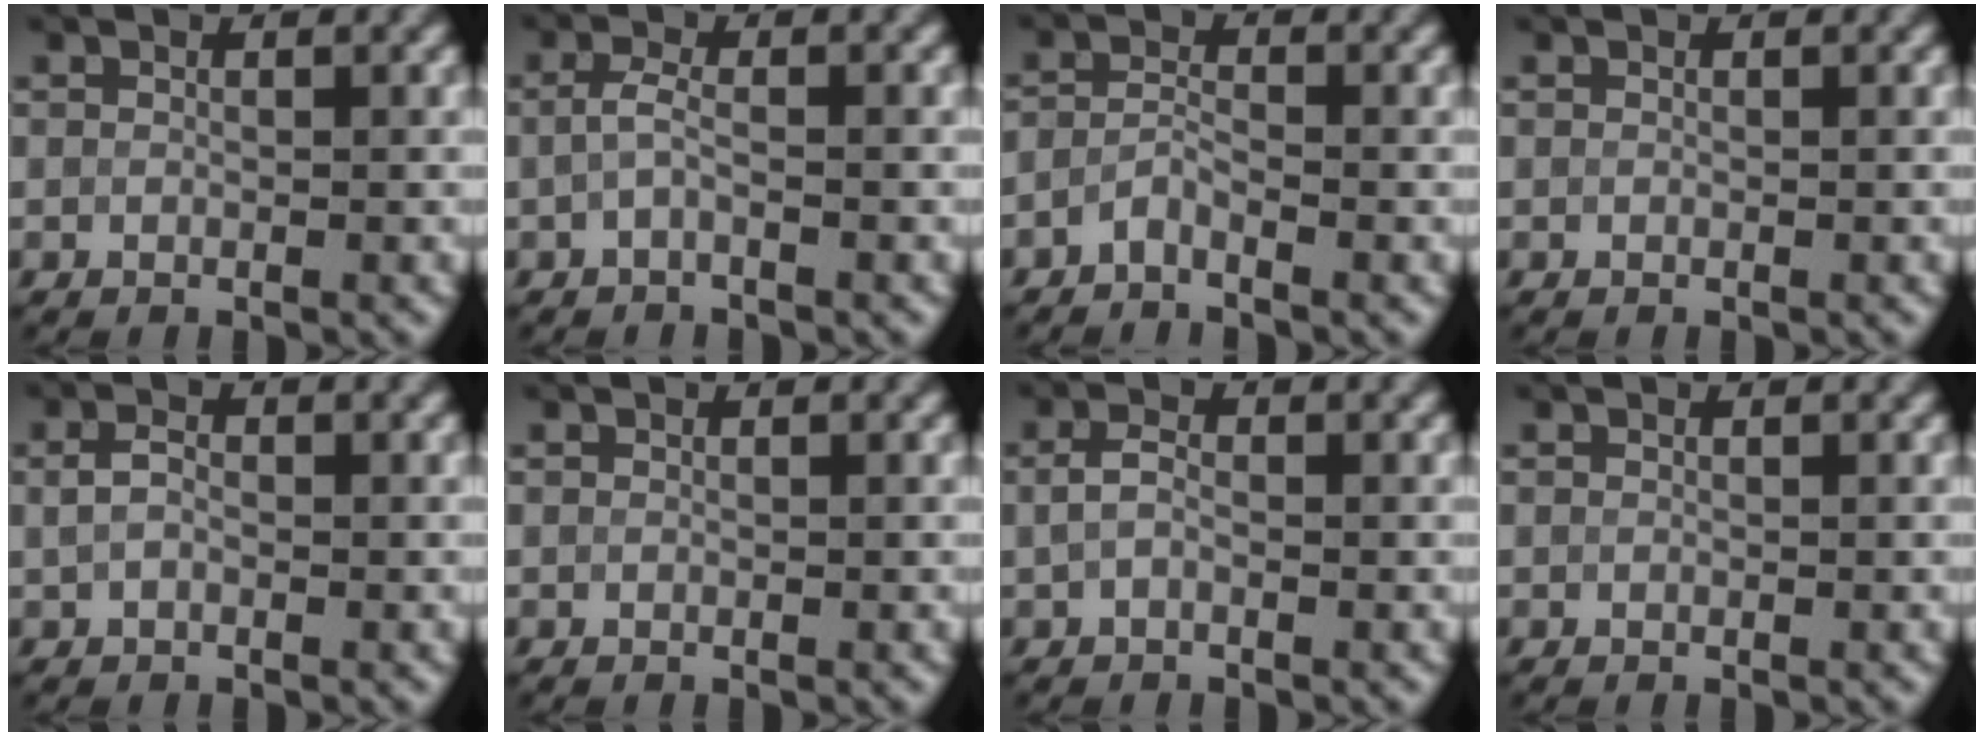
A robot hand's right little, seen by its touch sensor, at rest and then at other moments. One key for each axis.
{"total": 1.7, "fx": -0.3, "fy": 0.4, "fz": 1.6, "tx": -0.038, "ty": 0.001, "tz": -0.011}
{"total": 1.5, "fx": -1.1, "fy": 0.4, "fz": 0.9, "tx": -0.022, "ty": 0.003, "tz": -0.026}
{"total": 0.0}
{"total": 1.6, "fx": 0.1, "fy": 1.0, "fz": 1.2, "tx": -0.027, "ty": 0.005, "tz": -0.003}
{"total": 0.0}
{"total": 1.4, "fx": -0.1, "fy": 0.8, "fz": 1.2, "tx": -0.029, "ty": 0.005, "tz": -0.007}
{"total": 0.0}